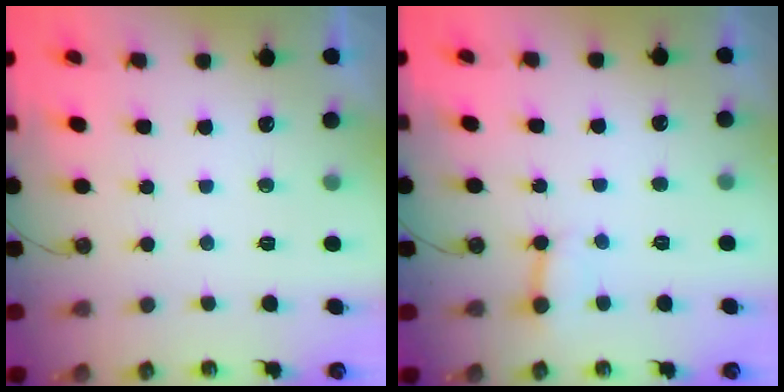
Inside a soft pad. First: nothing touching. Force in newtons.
{"total": 3.6, "press": 3.6, "slide": 0.4}